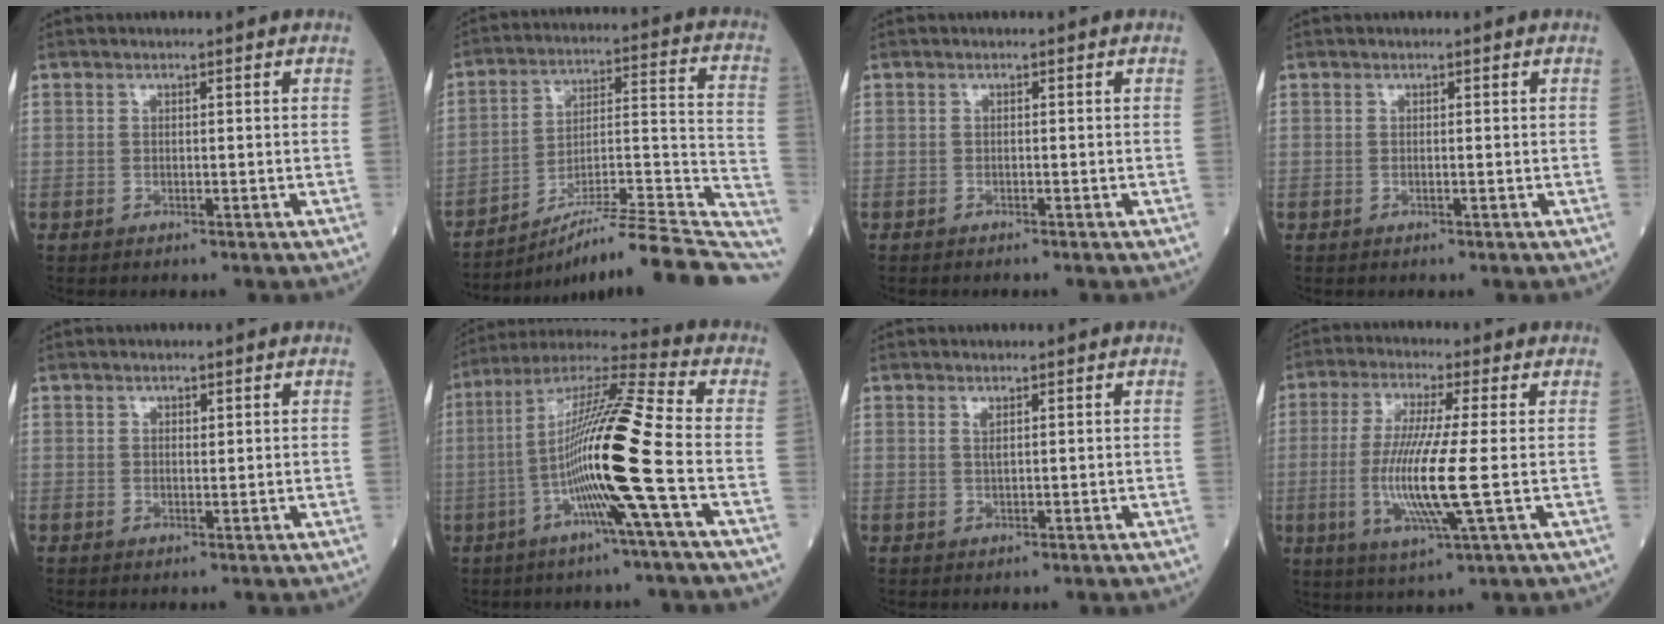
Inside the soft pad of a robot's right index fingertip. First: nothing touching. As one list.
[{"total": 24.5, "force": [-21.1, 1.1, 12.4], "torque": [-0.110, 0.013, -0.309]}, {"total": 0.6, "force": [-0.6, -0.1, 0.0], "torque": [0.001, -0.001, -0.013]}, {"total": 0.0}, {"total": 0.9, "force": [0.5, 0.5, 0.4], "torque": [-0.004, -0.005, 0.007]}, {"total": 16.3, "force": [-3.7, -1.6, 15.8], "torque": [-0.292, 0.002, -0.082]}, {"total": 1.1, "force": [0.6, 0.1, 0.9], "torque": [-0.022, -0.004, 0.013]}, {"total": 11.2, "force": [-1.5, -0.2, 11.1], "torque": [-0.233, -0.019, -0.035]}]